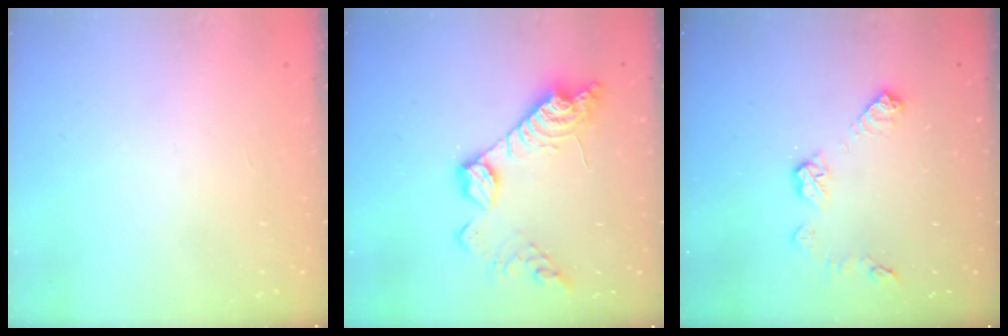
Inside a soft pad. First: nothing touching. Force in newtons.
{"total": 15.9, "press": 15.9, "slide": 0.7}
{"total": 9.1, "press": 9.1, "slide": 0.5}